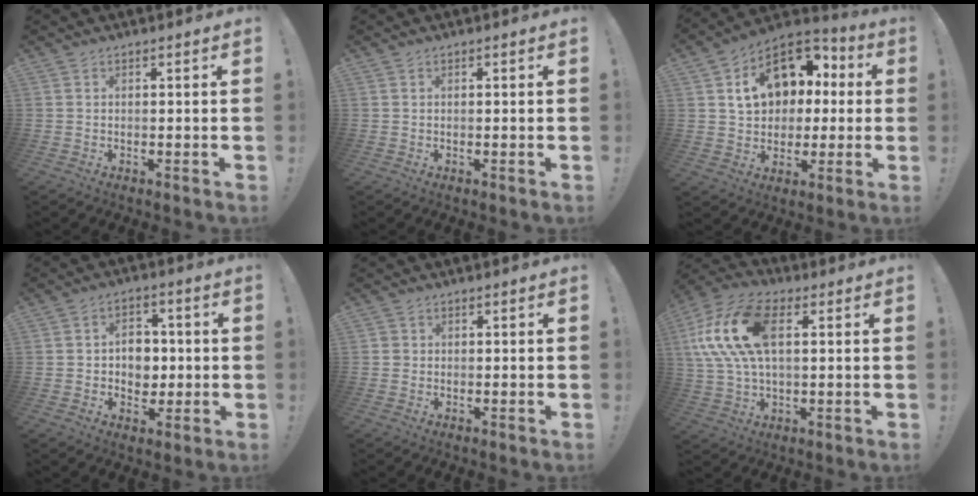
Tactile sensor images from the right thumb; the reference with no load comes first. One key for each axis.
{"total": 0.0}
{"total": 17.6, "fx": 5.3, "fy": 13.2, "fz": 10.4, "tx": -0.143, "ty": -0.015, "tz": 0.113}
{"total": 8.0, "fx": 0.4, "fy": 6.9, "fz": 4.0, "tx": -0.049, "ty": 0.000, "tz": 0.011}
{"total": 1.3, "fx": 0.0, "fy": 1.3, "fz": 0.3, "tx": -0.009, "ty": 0.006, "tz": 0.003}
{"total": 18.9, "fx": 4.5, "fy": 10.6, "fz": 14.9, "tx": -0.298, "ty": 0.008, "tz": 0.080}